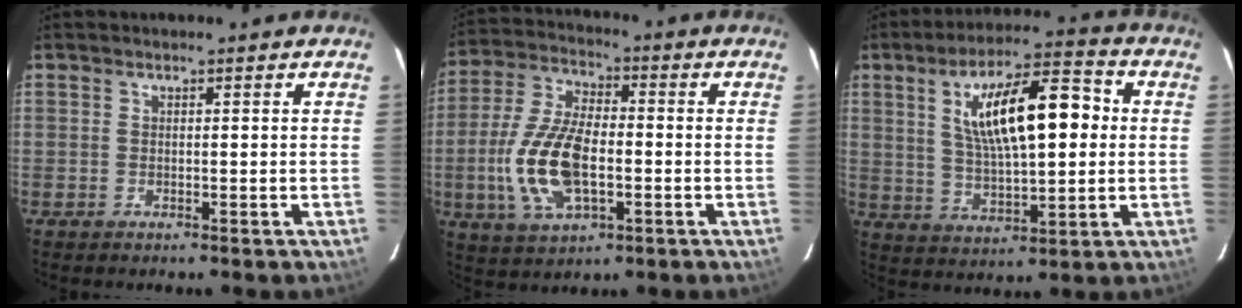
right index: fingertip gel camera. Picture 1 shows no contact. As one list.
[{"total": 14.9, "force": [-3.0, 7.2, 12.7], "torque": [-0.273, 0.000, -0.052]}, {"total": 15.8, "force": [3.2, 5.2, 14.6], "torque": [-0.248, 0.021, 0.063]}]